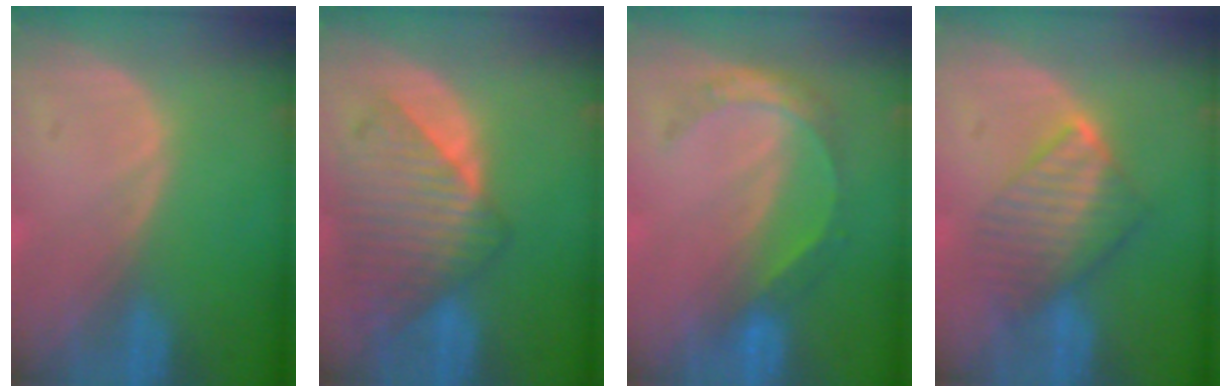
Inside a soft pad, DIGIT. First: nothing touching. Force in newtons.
{"total": 9.1, "press": 8.2, "slide": 4.0}
{"total": 5.5, "press": 4.7, "slide": 2.7}
{"total": 6.5, "press": 6.5, "slide": 0.6}